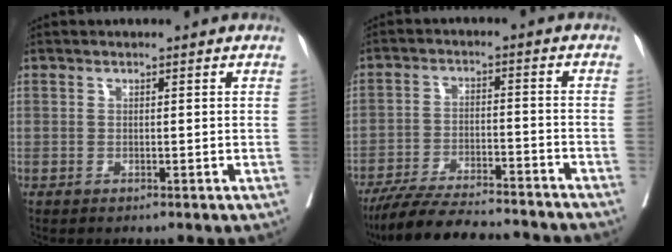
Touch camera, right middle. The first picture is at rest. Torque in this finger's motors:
{"motor_torque": [1.03, -1.11, 0.21, 0.09]}